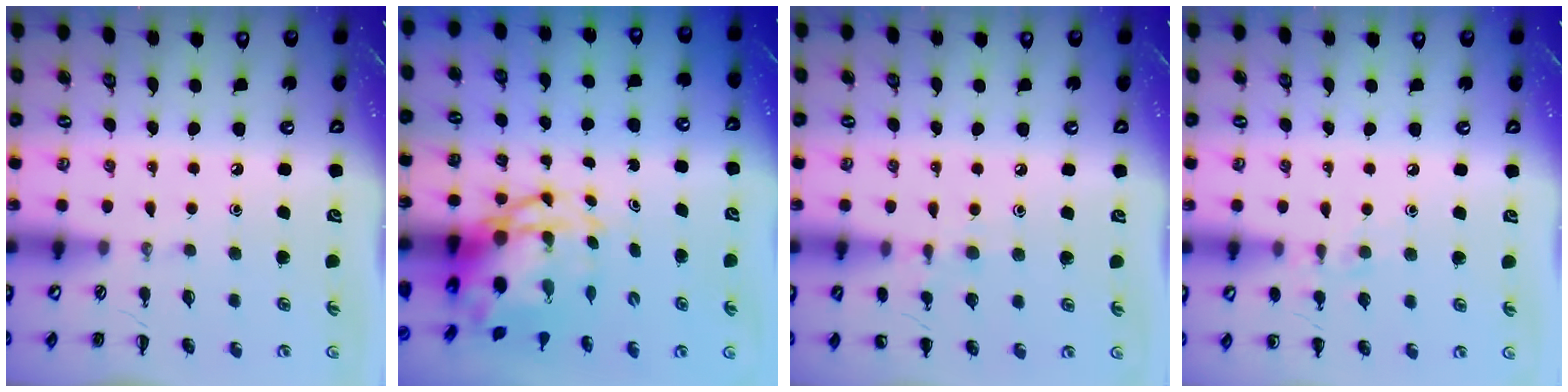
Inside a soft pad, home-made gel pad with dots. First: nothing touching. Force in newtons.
{"total": 6.8, "press": 6.5, "slide": 2.0}
{"total": 6.9, "press": 6.6, "slide": 2.0}
{"total": 7.0, "press": 6.7, "slide": 2.0}